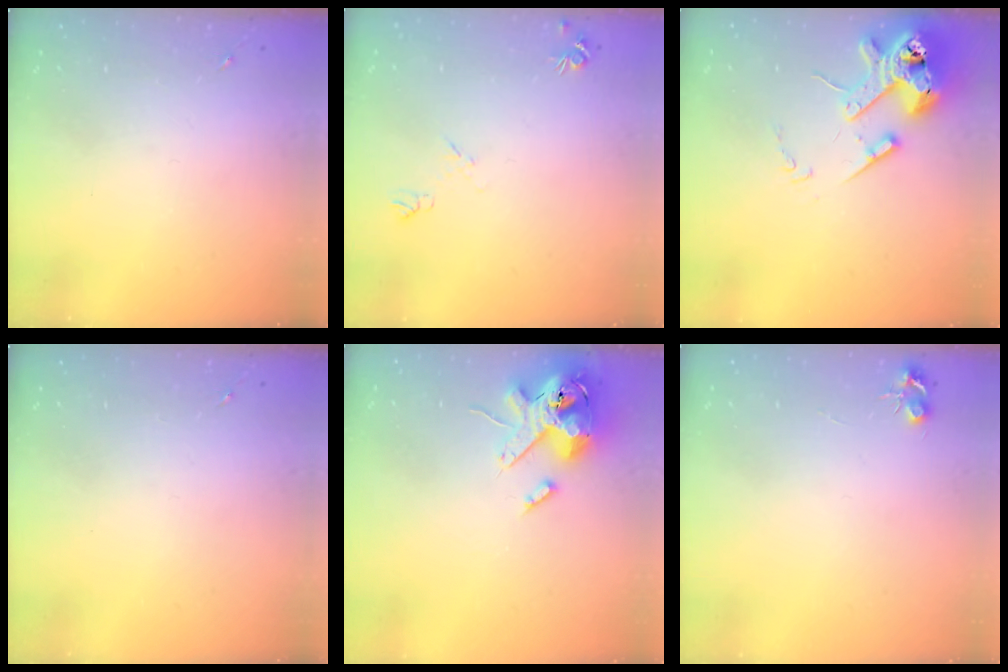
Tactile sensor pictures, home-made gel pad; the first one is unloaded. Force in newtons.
{"total": 5.3, "press": 5.2, "slide": 0.9}
{"total": 14.6, "press": 14.5, "slide": 2.0}
{"total": 0.0}
{"total": 15.4, "press": 15.1, "slide": 2.9}
{"total": 5.3, "press": 5.3, "slide": 0.7}